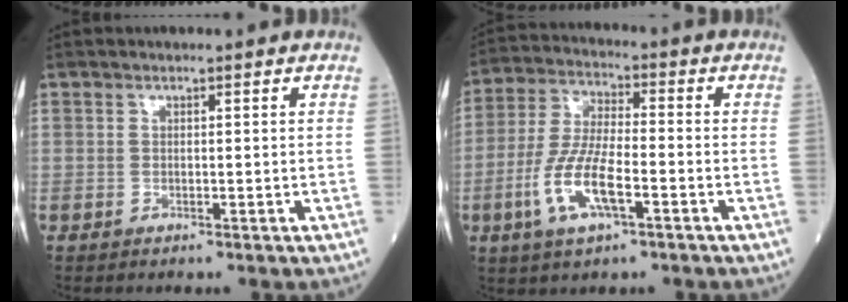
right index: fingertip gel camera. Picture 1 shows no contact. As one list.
[{"total": 10.1, "force": [-3.7, 2.6, 9.0], "torque": [-0.192, -0.003, -0.070]}]